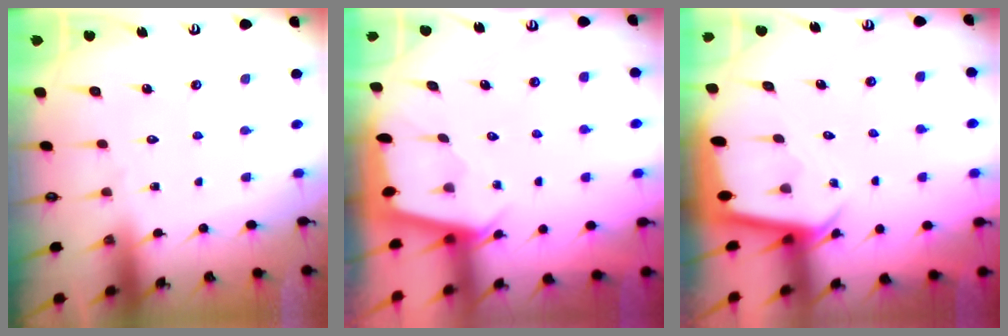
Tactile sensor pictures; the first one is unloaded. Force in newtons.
{"total": 2.2, "press": 2.1, "slide": 0.3}
{"total": 2.1, "press": 2.1, "slide": 0.1}